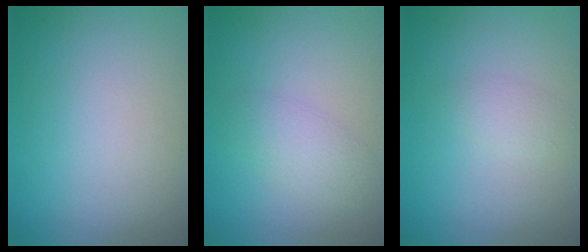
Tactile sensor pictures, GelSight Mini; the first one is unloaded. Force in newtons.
{"total": 2.3, "press": 2.3, "slide": 0.1}
{"total": 1.1, "press": 1.1, "slide": 0.1}